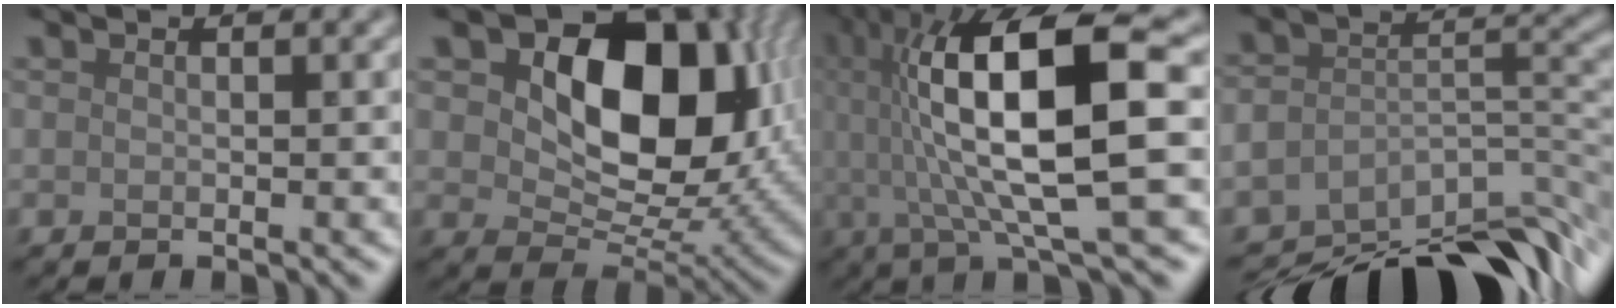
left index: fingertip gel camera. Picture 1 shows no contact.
{"total": 12.8, "force": [3.4, 8.4, 9.1], "torque": [-0.124, -0.005, 0.049]}
{"total": 13.4, "force": [1.5, 3.3, 12.9], "torque": [-0.207, 0.013, 0.027]}
{"total": 11.1, "force": [-8.5, 4.2, 5.8], "torque": [-0.088, -0.004, -0.130]}